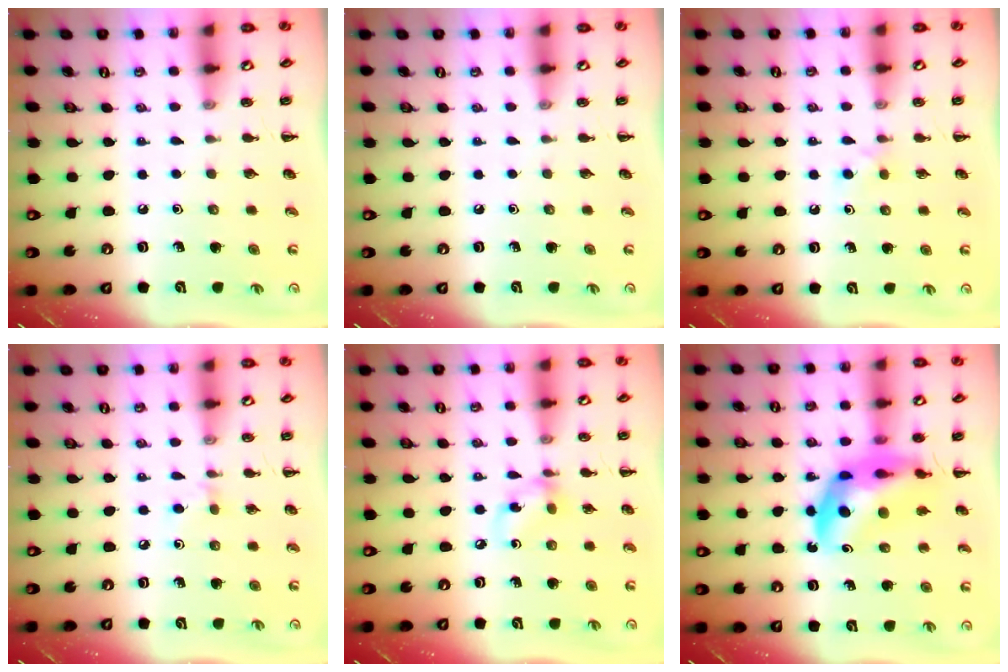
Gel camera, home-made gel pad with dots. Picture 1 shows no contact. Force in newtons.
{"total": 0.0}
{"total": 2.8, "press": 2.6, "slide": 1.2}
{"total": 4.5, "press": 4.3, "slide": 1.6}
{"total": 6.4, "press": 6.4, "slide": 1.0}
{"total": 15.1, "press": 14.4, "slide": 4.3}